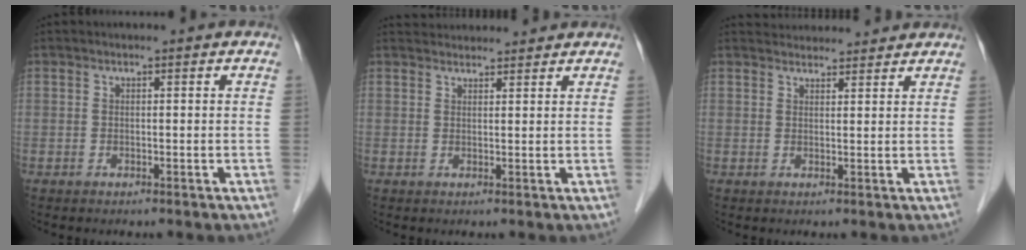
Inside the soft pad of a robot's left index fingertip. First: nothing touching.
{"total": 5.5, "force": [5.4, 0.8, 0.7], "torque": [-0.010, 0.029, 0.073]}
{"total": 7.0, "force": [6.9, 1.2, 1.1], "torque": [-0.011, 0.025, 0.086]}